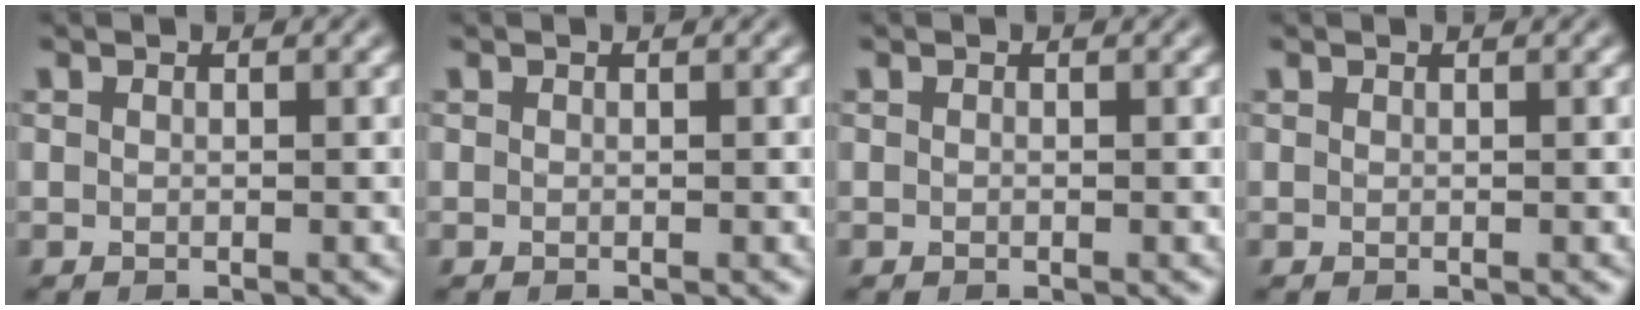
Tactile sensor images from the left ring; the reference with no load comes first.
{"total": 0.0}
{"total": 0.0}
{"total": 0.0}